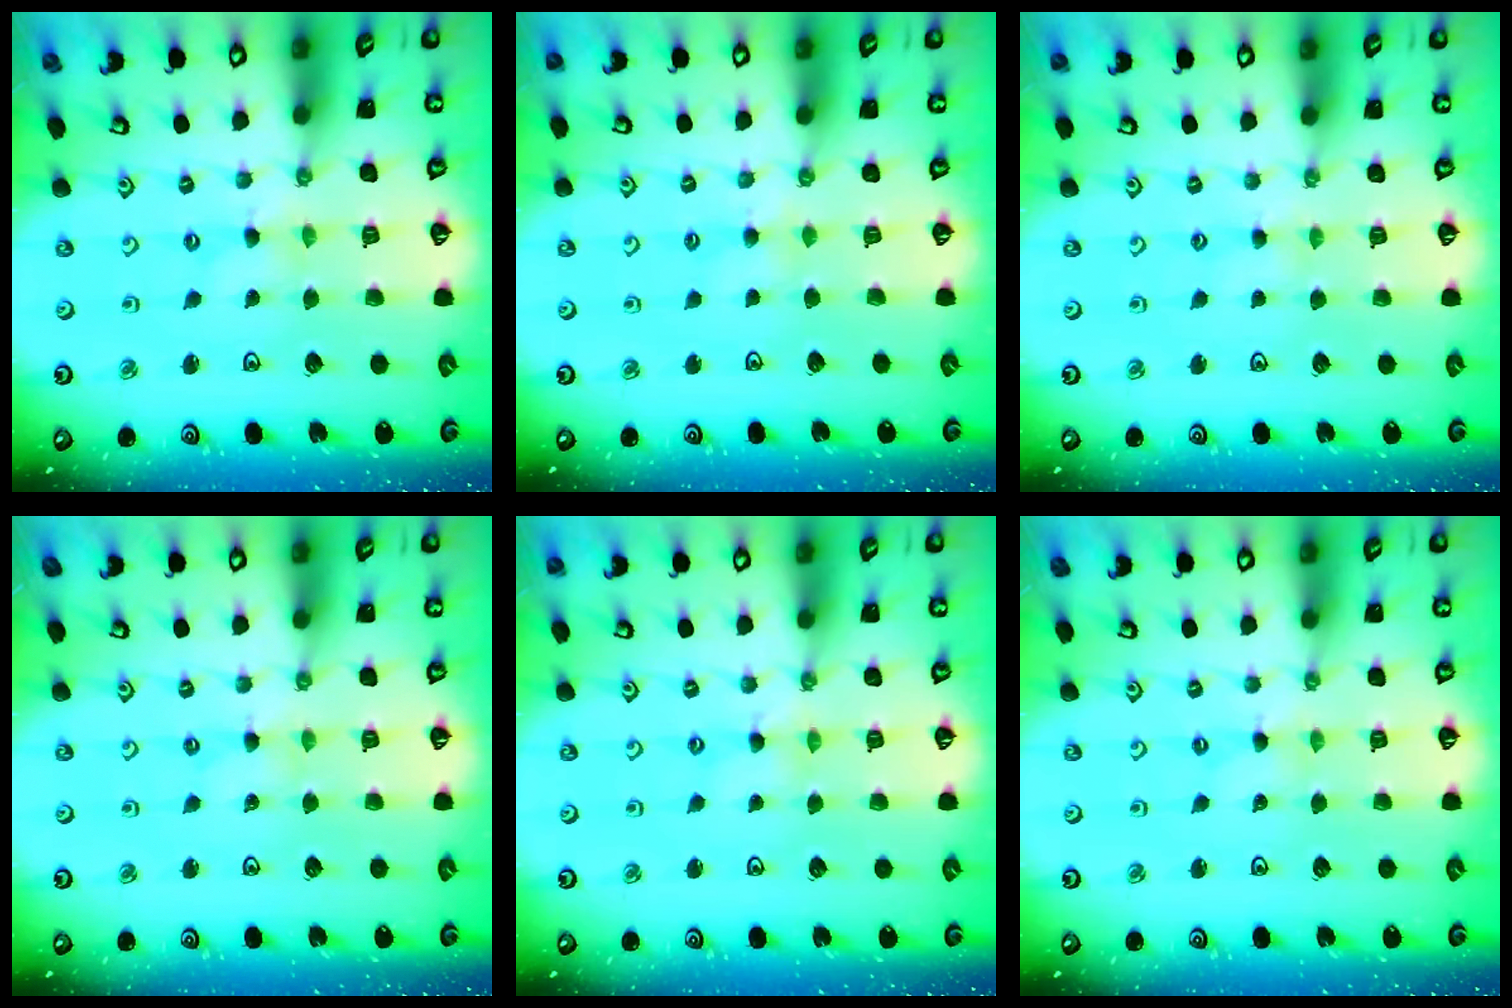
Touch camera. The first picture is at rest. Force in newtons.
{"total": 2.3, "press": 2.3, "slide": 0.4}
{"total": 1.8, "press": 1.8, "slide": 0.4}
{"total": 0.0}
{"total": 1.1, "press": 1.1, "slide": 0.2}
{"total": 0.0}